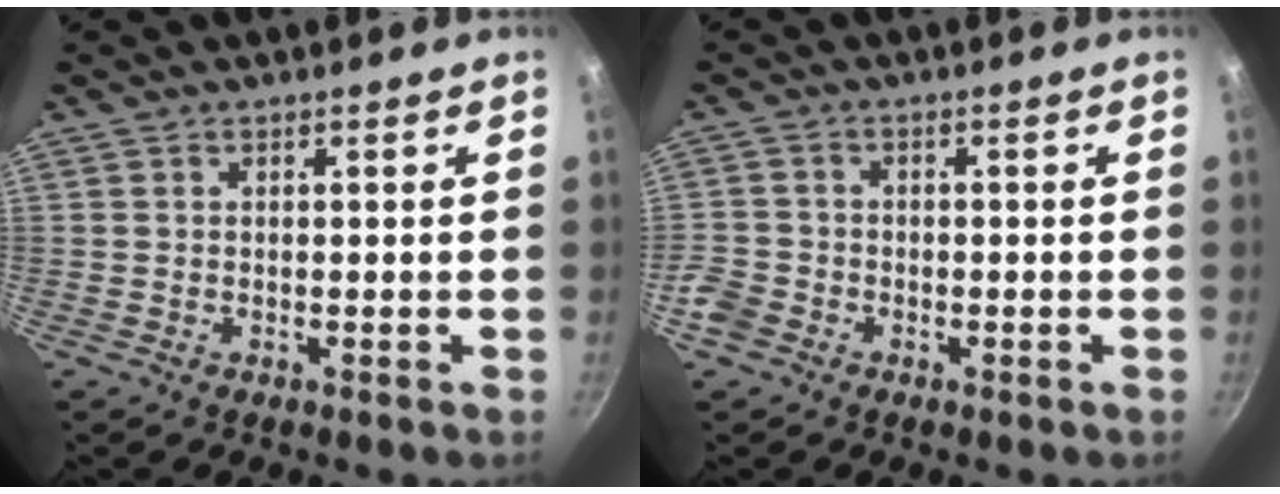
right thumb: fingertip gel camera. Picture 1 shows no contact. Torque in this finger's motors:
{"motor_torque": [1.30, 1.00, 0.41, 0.01, 0.08]}